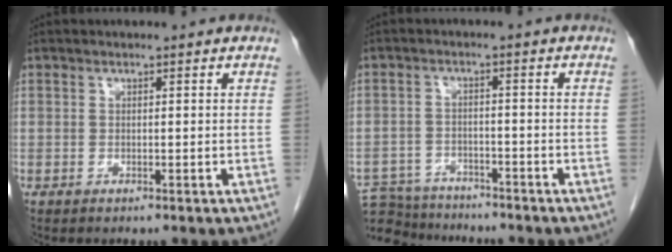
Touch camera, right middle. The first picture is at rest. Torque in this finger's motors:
{"motor_torque": [0.91, -1.23, 0.09, 0.01]}